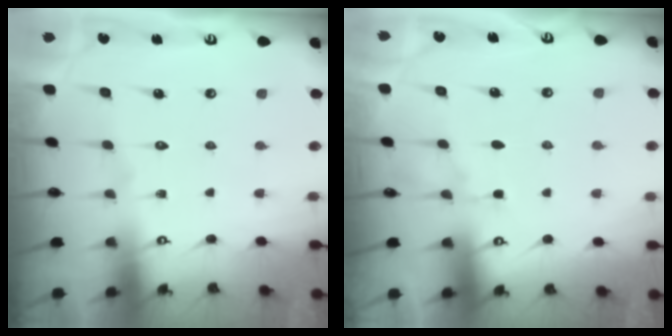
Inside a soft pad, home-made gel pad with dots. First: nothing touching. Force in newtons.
{"total": 2.7, "press": 2.7, "slide": 0.4}